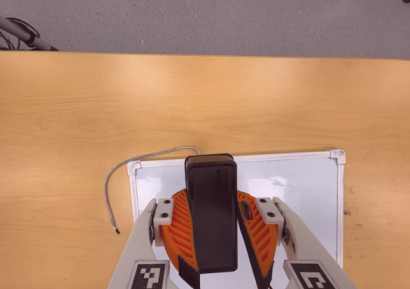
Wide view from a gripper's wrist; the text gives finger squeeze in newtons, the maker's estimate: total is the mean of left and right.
{"total": 8.8, "left": 9.4, "right": 8.2}